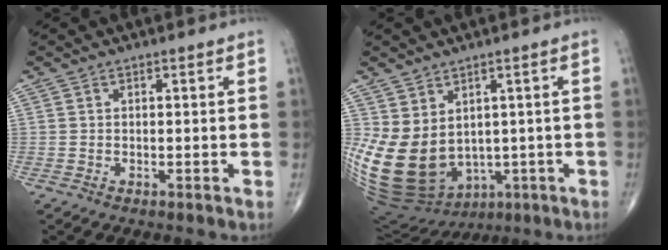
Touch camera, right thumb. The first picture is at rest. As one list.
[{"total": 17.1, "force": [-0.1, 12.5, 11.6], "torque": [-0.231, -0.016, 0.039]}]